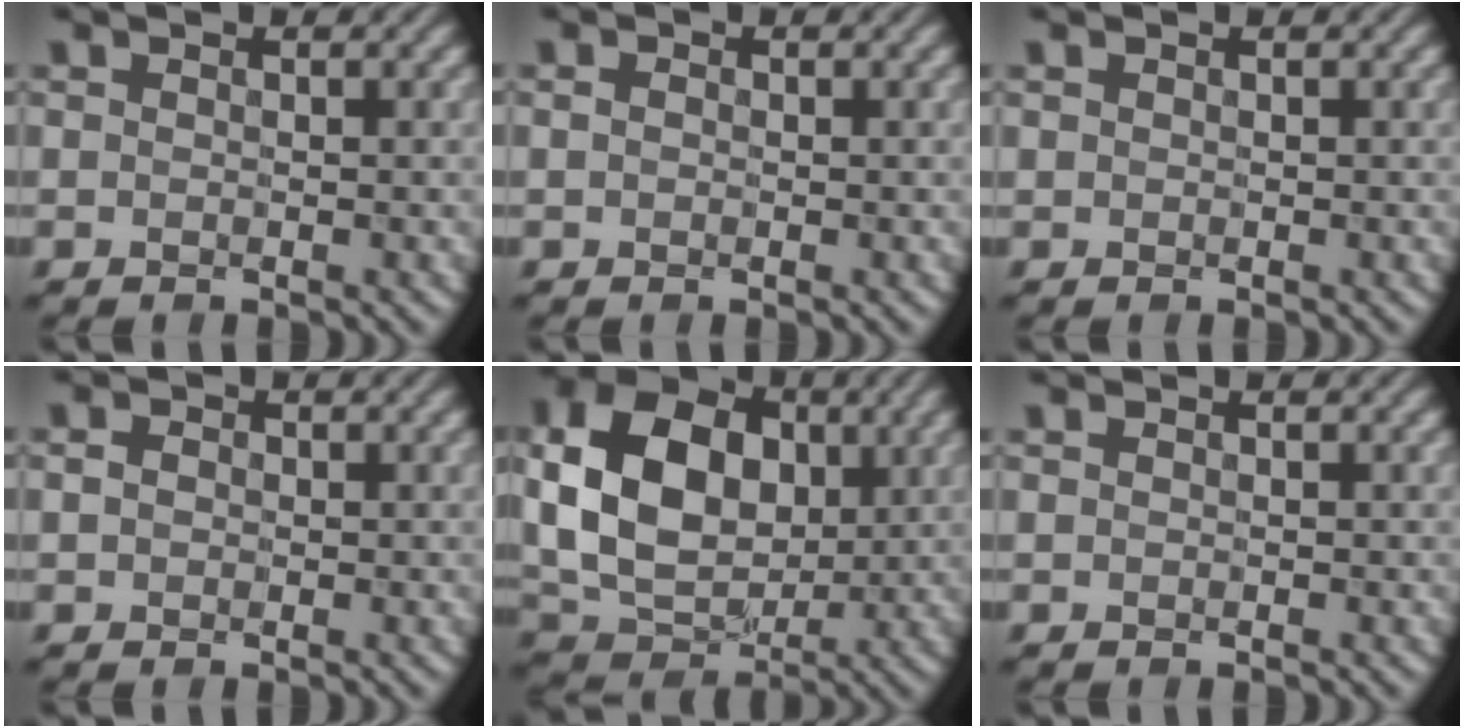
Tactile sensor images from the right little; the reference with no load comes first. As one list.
[{"total": 0.5, "force": [-0.2, 0.4, 0.1], "torque": [-0.004, 0.000, -0.003]}, {"total": 0.0}, {"total": 1.0, "force": [-0.3, 0.9, 0.3], "torque": [-0.008, 0.000, -0.007]}, {"total": 11.5, "force": [1.0, 8.3, 7.8], "torque": [-0.165, 0.007, 0.010]}, {"total": 0.0}]